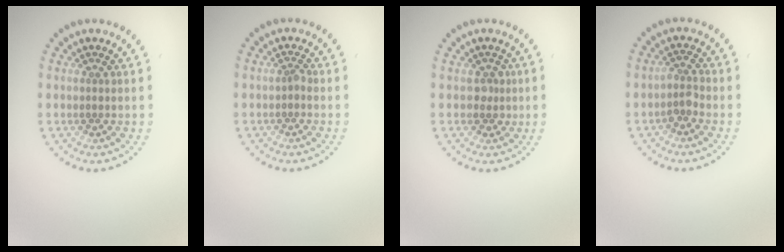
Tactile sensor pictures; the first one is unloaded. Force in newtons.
{"total": 0.6, "press": 0.5, "slide": 0.3}
{"total": 1.4, "press": 1.1, "slide": 0.8}
{"total": 1.6, "press": 1.2, "slide": 1.0}